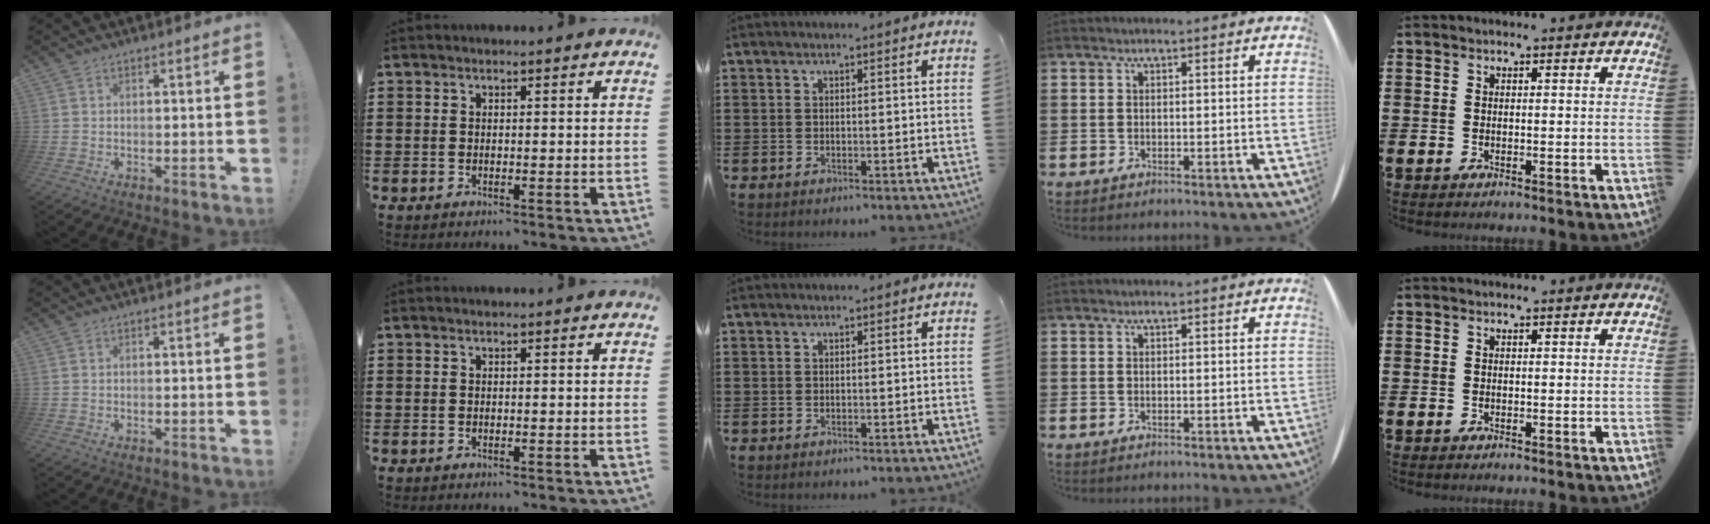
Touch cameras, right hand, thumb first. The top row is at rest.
{}